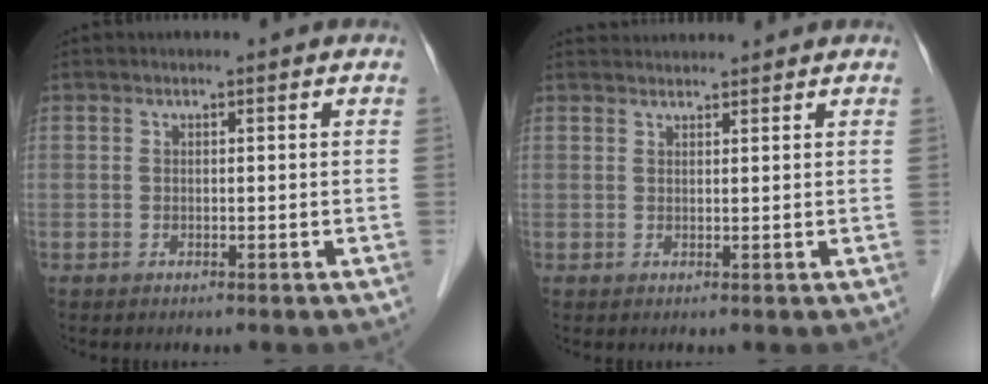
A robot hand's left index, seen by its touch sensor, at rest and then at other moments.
{"total": 3.0, "force": [3.0, 0.3, 0.1], "torque": [-0.007, 0.029, 0.051]}